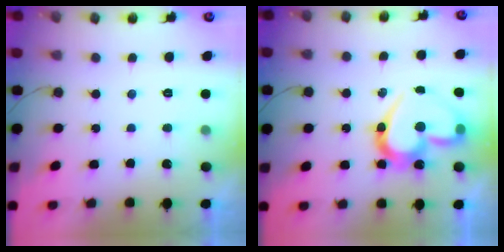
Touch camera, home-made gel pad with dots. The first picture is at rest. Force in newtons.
{"total": 19.8, "press": 19.7, "slide": 1.7}